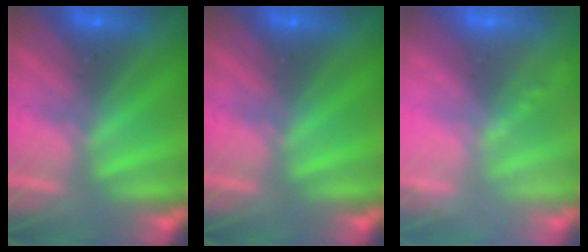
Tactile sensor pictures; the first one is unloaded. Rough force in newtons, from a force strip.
{"total": 0.0}
{"total": 2.4}